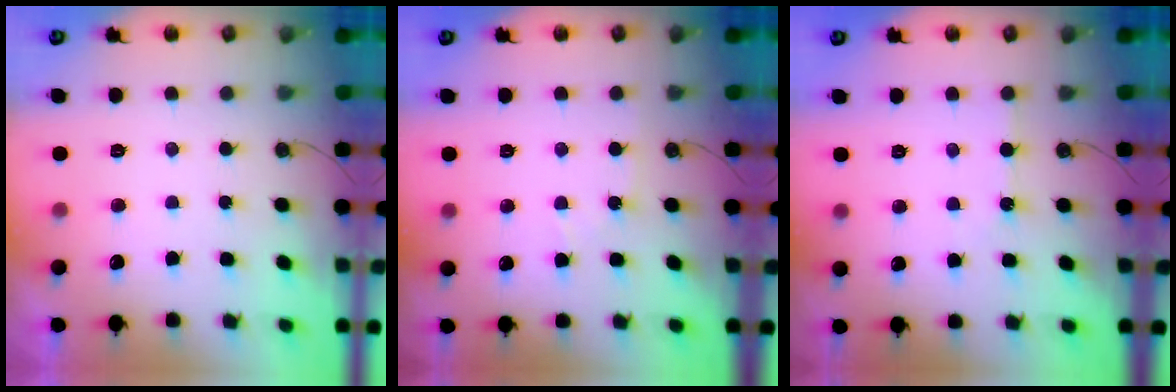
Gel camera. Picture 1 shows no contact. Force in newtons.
{"total": 4.6, "press": 4.5, "slide": 0.7}
{"total": 2.0, "press": 1.9, "slide": 0.3}